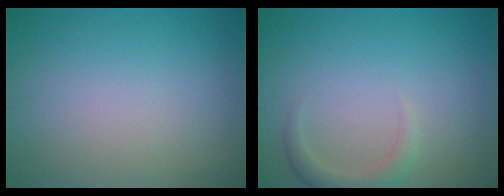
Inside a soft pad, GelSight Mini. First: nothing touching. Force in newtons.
{"total": 2.0, "press": 2.0, "slide": 0.3}